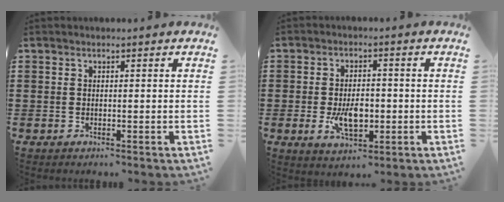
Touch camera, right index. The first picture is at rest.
{"total": 5.9, "force": [-1.3, 3.1, 4.9], "torque": [-0.083, -0.005, -0.026]}